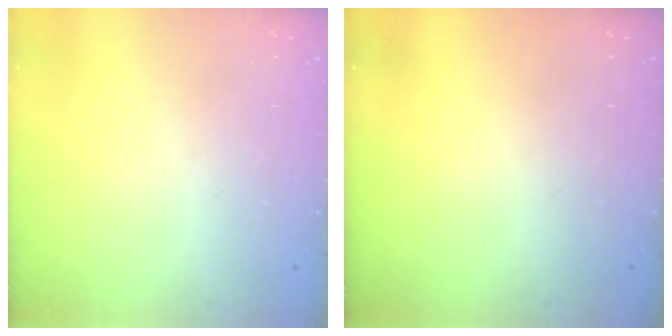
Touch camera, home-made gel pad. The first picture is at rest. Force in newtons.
{"total": 0.0}